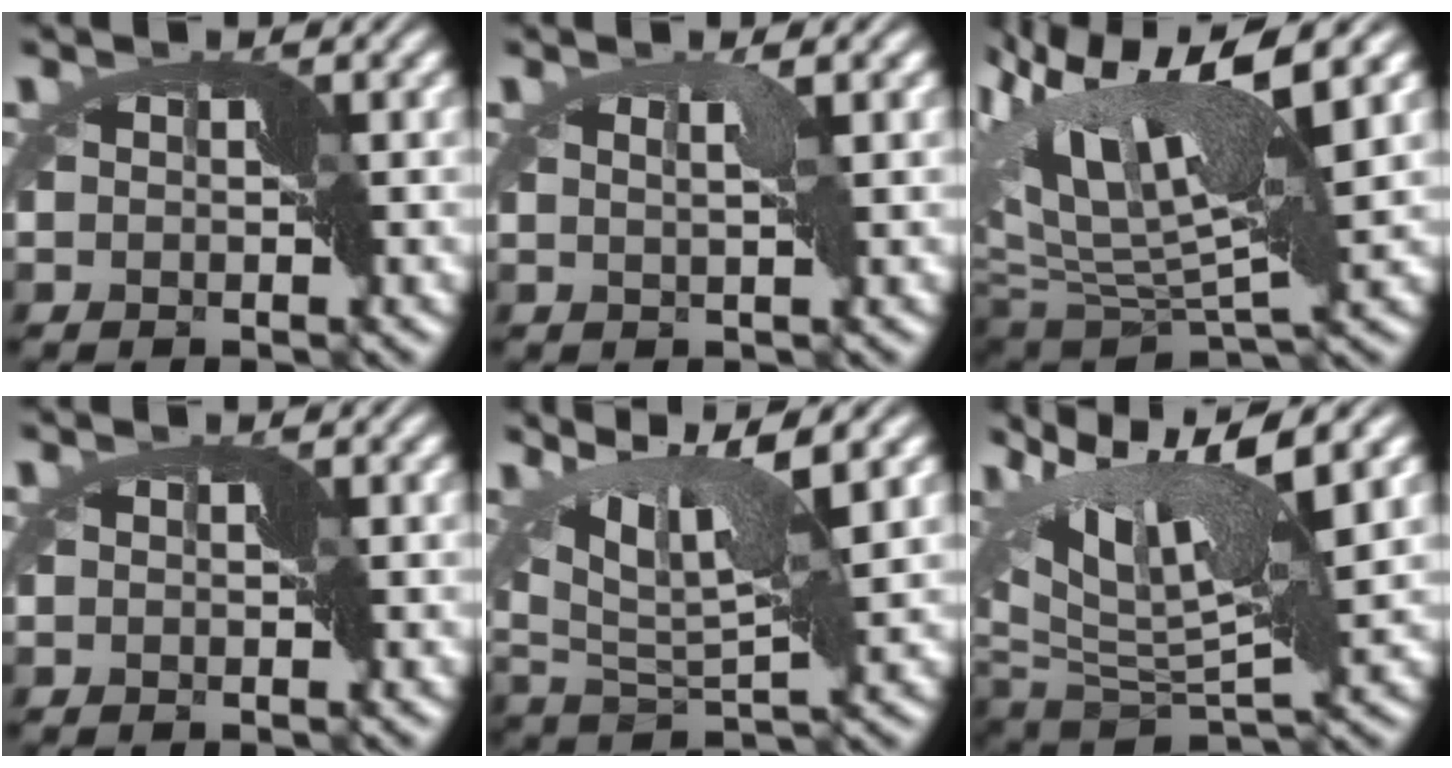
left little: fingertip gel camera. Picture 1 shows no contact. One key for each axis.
{"total": 1.5, "fx": 1.0, "fy": -1.0, "fz": 0.4, "tx": -0.020, "ty": 0.004, "tz": 0.016}
{"total": 12.1, "fx": 6.6, "fy": 3.0, "fz": 9.7, "tx": -0.218, "ty": 0.011, "tz": 0.116}
{"total": 0.0}
{"total": 7.4, "fx": 4.8, "fy": 1.2, "fz": 5.6, "tx": -0.123, "ty": 0.001, "tz": 0.083}
{"total": 9.5, "fx": 5.5, "fy": 2.3, "fz": 7.4, "tx": -0.155, "ty": -0.005, "tz": 0.099}